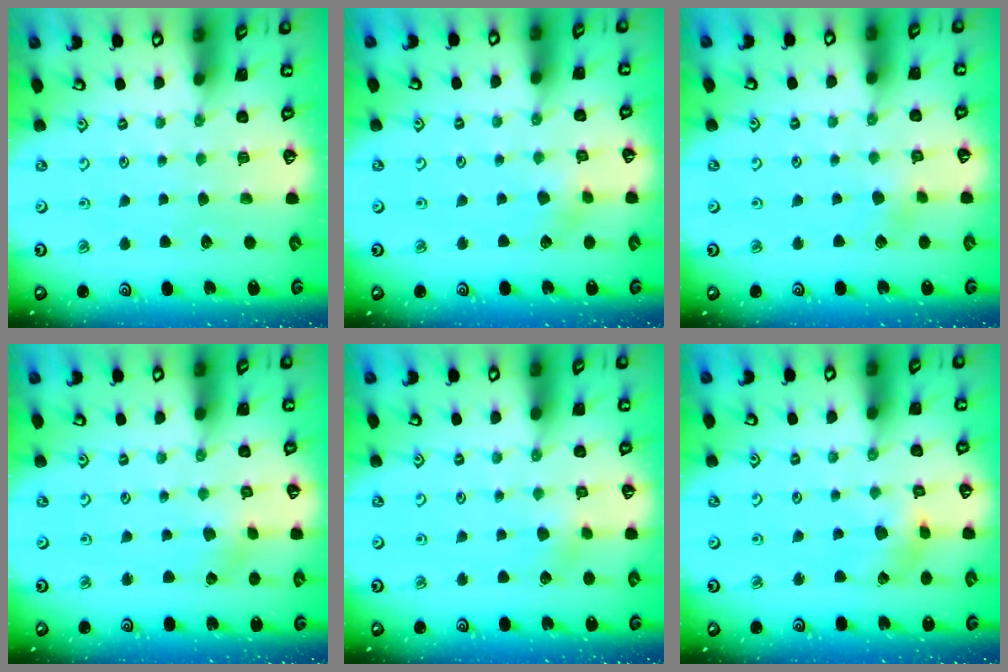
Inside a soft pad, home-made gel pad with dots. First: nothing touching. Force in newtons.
{"total": 3.6, "press": 3.5, "slide": 0.5}
{"total": 2.9, "press": 2.9, "slide": 0.2}
{"total": 1.5, "press": 1.5, "slide": 0.1}
{"total": 2.9, "press": 2.8, "slide": 0.2}
{"total": 6.2, "press": 6.2, "slide": 0.8}